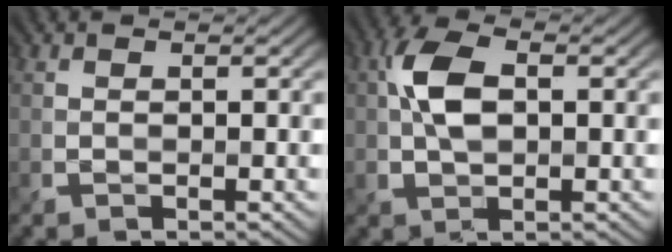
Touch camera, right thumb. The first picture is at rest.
{"total": 5.6, "force": [0.5, 3.0, 4.6], "torque": [-0.103, 0.009, 0.008]}